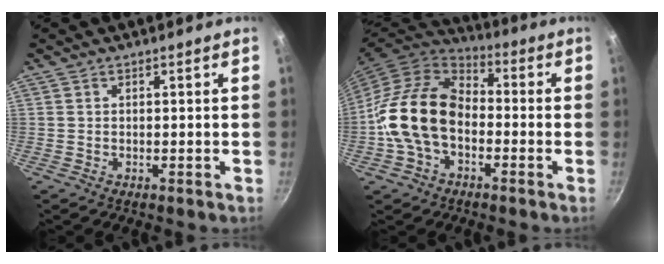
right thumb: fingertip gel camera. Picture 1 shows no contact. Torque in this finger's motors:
{"motor_torque": [2.29, 2.72, 1.41, -1.36, 0.21]}